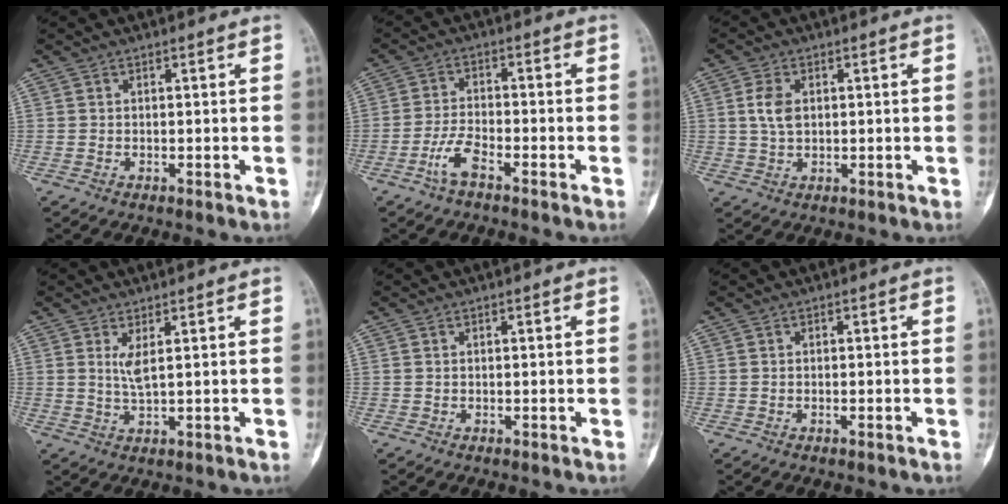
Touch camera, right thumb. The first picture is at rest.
{"total": 4.8, "force": [-3.0, 1.3, 3.5], "torque": [-0.080, 0.018, -0.060]}
{"total": 4.3, "force": [0.8, 2.7, 3.2], "torque": [-0.066, 0.001, 0.016]}
{"total": 2.9, "force": [1.0, 0.4, 2.6], "torque": [-0.063, -0.013, 0.028]}
{"total": 0.0}
{"total": 0.6, "force": [-0.2, 0.1, 0.5], "torque": [-0.011, 0.004, -0.001]}